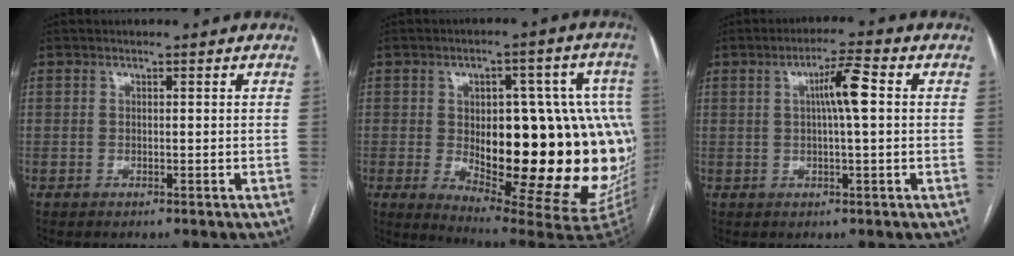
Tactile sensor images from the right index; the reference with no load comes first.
{"total": 27.8, "force": [-1.1, 8.8, 26.4], "torque": [-0.276, 0.025, 0.014]}
{"total": 5.8, "force": [1.0, 0.4, 5.7], "torque": [-0.099, 0.013, 0.015]}